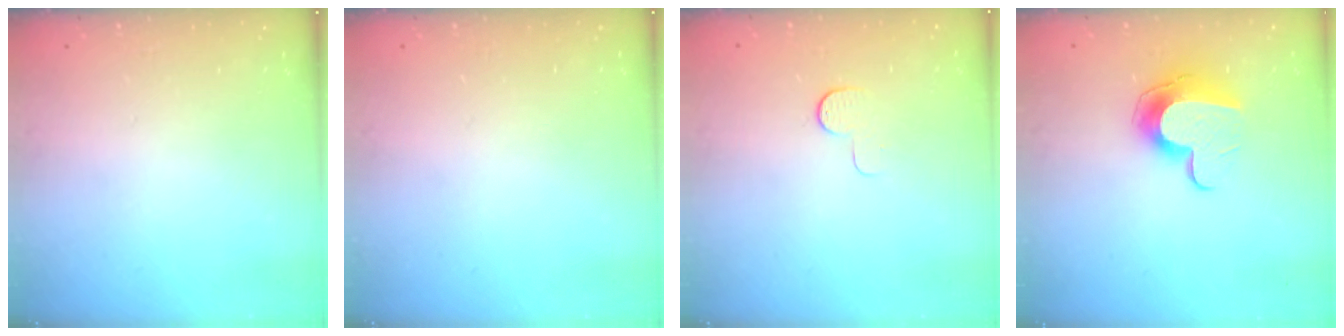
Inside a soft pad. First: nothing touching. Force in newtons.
{"total": 0.0}
{"total": 5.4, "press": 5.4, "slide": 0.5}
{"total": 11.8, "press": 11.8, "slide": 0.5}